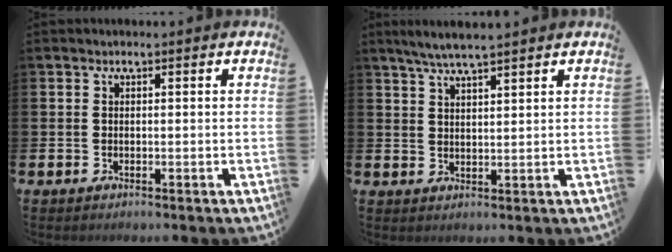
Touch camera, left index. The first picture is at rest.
{"total": 4.4, "force": [4.0, 0.0, 1.8], "torque": [-0.042, -0.009, 0.072]}